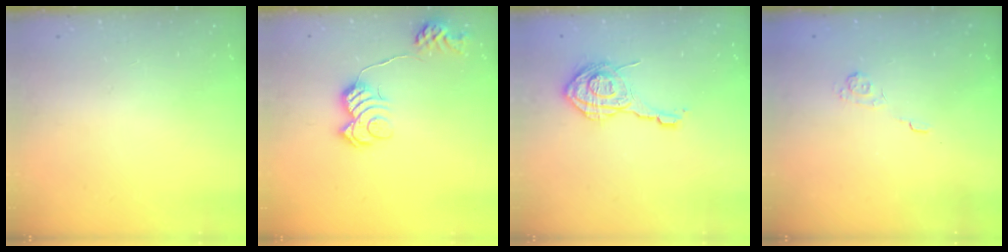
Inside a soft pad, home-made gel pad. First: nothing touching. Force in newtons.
{"total": 13.0, "press": 13.0, "slide": 0.4}
{"total": 14.0, "press": 14.0, "slide": 0.6}
{"total": 2.2, "press": 1.7, "slide": 1.4}